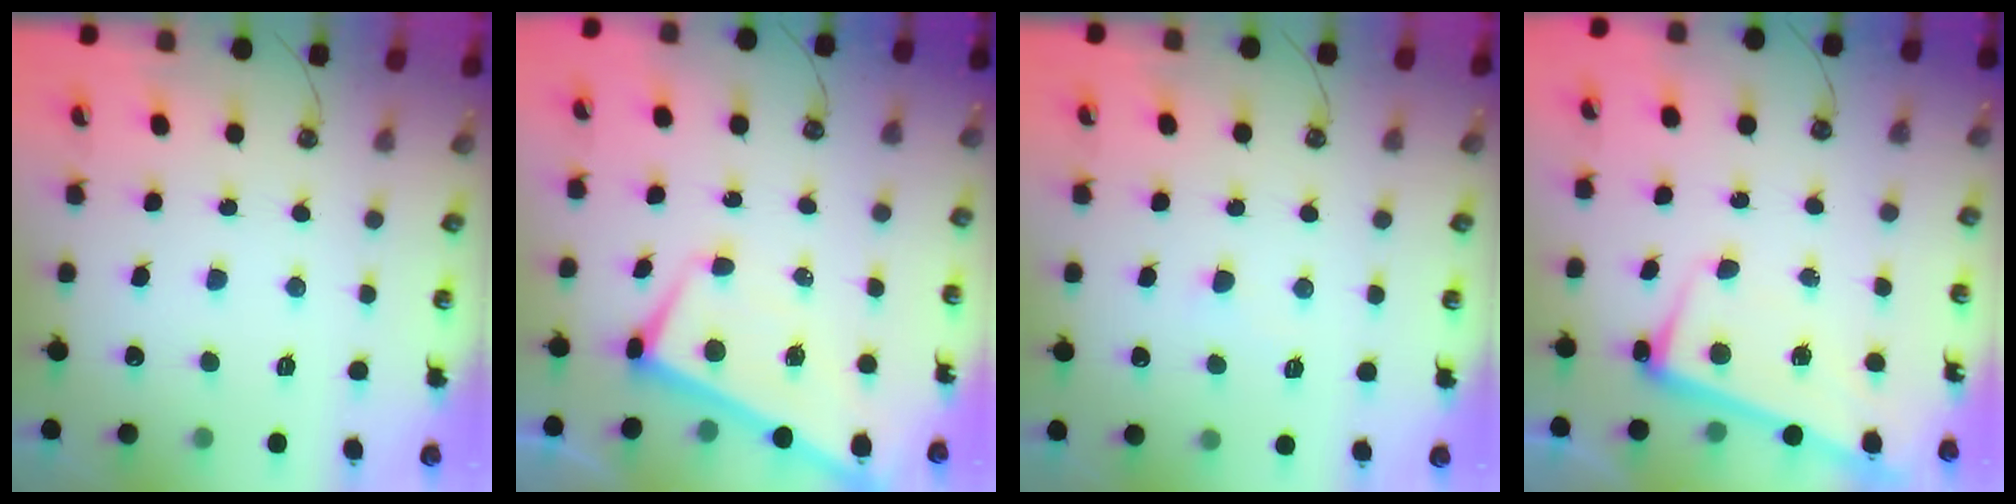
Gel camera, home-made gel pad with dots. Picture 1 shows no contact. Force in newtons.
{"total": 2.1, "press": 2.1, "slide": 0.3}
{"total": 5.3, "press": 5.2, "slide": 0.4}
{"total": 2.6, "press": 2.4, "slide": 0.9}